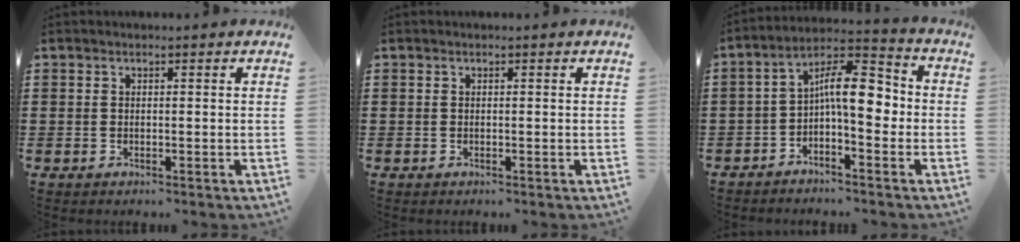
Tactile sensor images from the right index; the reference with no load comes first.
{"total": 0.0}
{"total": 8.9, "force": [-0.3, 3.0, 8.3], "torque": [-0.146, 0.005, -0.009]}